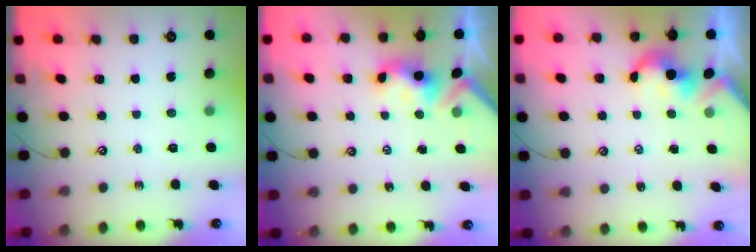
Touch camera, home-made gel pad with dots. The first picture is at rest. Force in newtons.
{"total": 3.2, "press": 3.2, "slide": 0.3}
{"total": 2.4, "press": 2.4, "slide": 0.3}